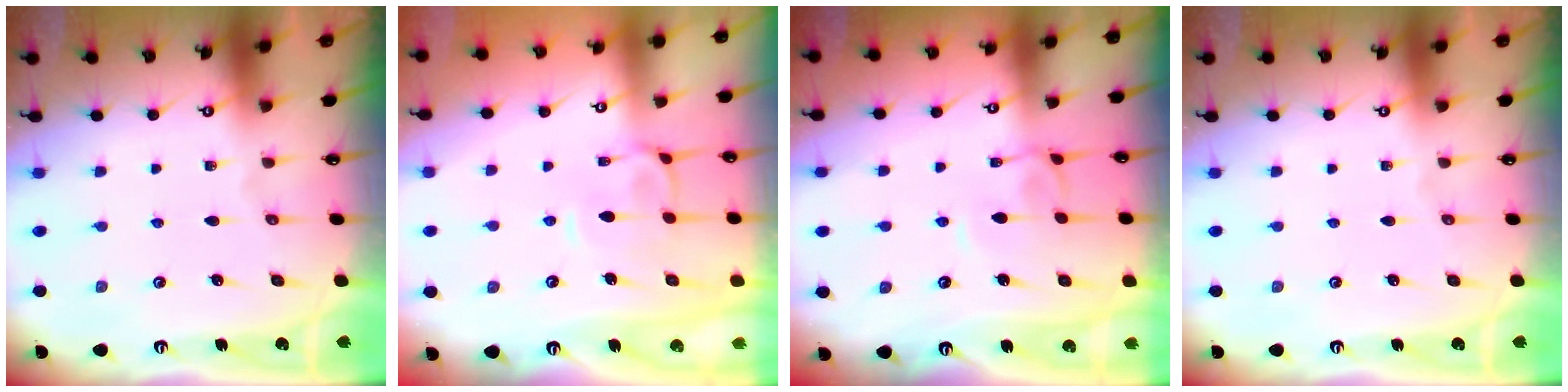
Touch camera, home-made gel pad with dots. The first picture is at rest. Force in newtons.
{"total": 1.8, "press": 1.5, "slide": 0.9}
{"total": 0.7, "press": 0.6, "slide": 0.4}
{"total": 0.0}